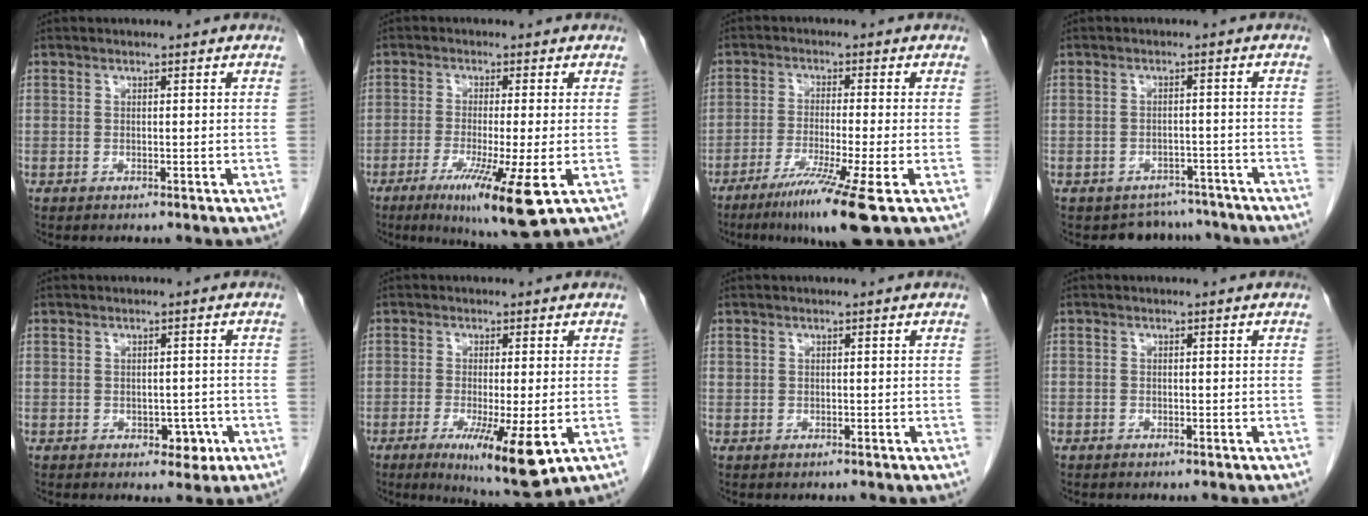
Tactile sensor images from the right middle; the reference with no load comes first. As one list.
[{"total": 10.9, "force": [-4.8, 0.1, 9.8], "torque": [-0.168, -0.037, -0.075]}, {"total": 9.5, "force": [-5.6, -1.2, 7.7], "torque": [-0.136, -0.032, -0.099]}, {"total": 5.7, "force": [-5.0, 2.6, -0.9], "torque": [0.021, 0.021, -0.064]}, {"total": 2.9, "force": [-1.1, 1.9, 1.9], "torque": [-0.017, 0.004, -0.008]}, {"total": 10.4, "force": [-4.1, 1.1, 9.4], "torque": [-0.148, -0.030, -0.059]}, {"total": 0.5, "force": [0.0, 0.5, 0.1], "torque": [-0.001, 0.004, 0.000]}, {"total": 0.8, "force": [-0.6, 0.6, 0.0], "torque": [-0.009, 0.003, -0.011]}]